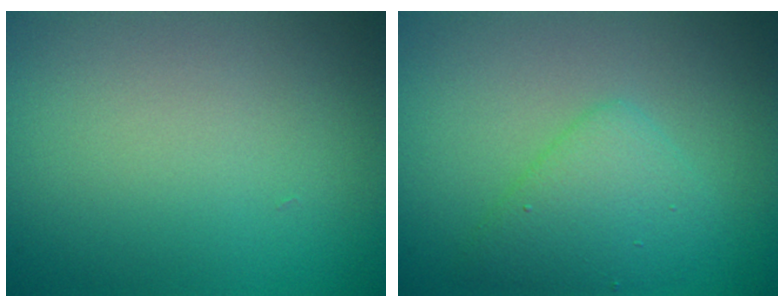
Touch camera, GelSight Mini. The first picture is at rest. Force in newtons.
{"total": 3.0, "press": 3.0, "slide": 0.2}